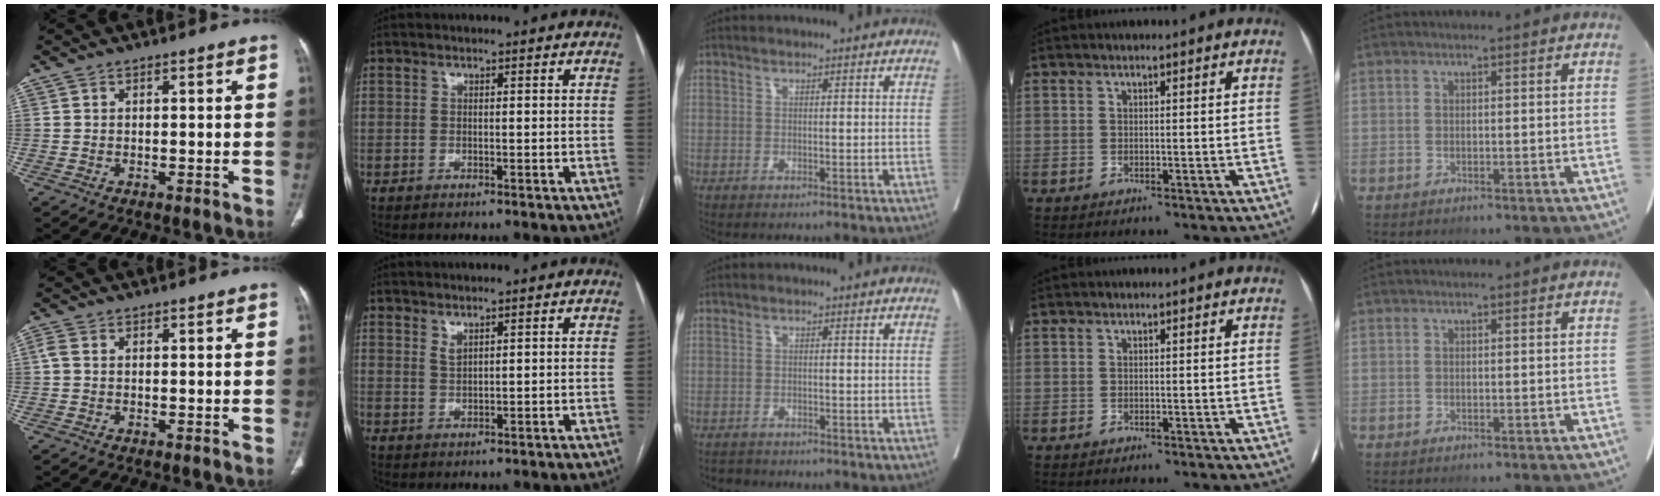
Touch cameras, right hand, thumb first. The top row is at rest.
{"thumb": {"total": 1.5, "force": [0.1, 1.0, 1.1], "torque": [-0.031, 0.005, 0.001]}, "index": {"total": 1.4, "force": [1.1, 0.4, 0.7], "torque": [-0.014, -0.003, 0.024]}, "middle": {"total": 1.4, "force": [-1.3, 0.4, -0.2], "torque": [0.001, -0.004, -0.023]}}